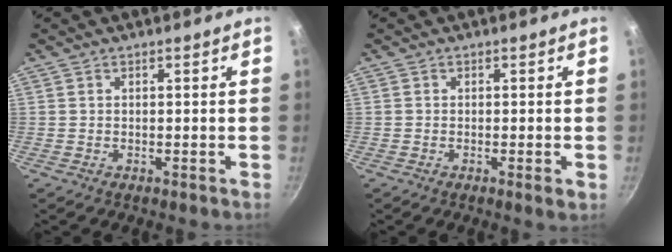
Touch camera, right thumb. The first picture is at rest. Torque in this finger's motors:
{"motor_torque": [-0.49, 0.25, -0.26, 0.04, 0.07]}